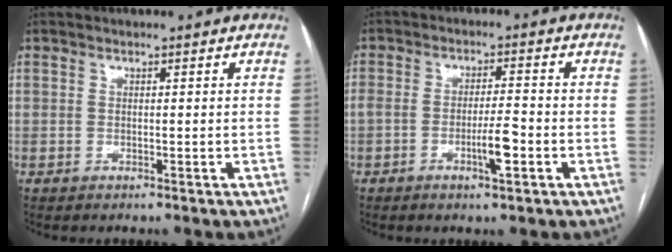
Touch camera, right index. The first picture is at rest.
{"total": 5.1, "force": [-2.0, 0.6, 4.7], "torque": [-0.087, 0.001, -0.033]}